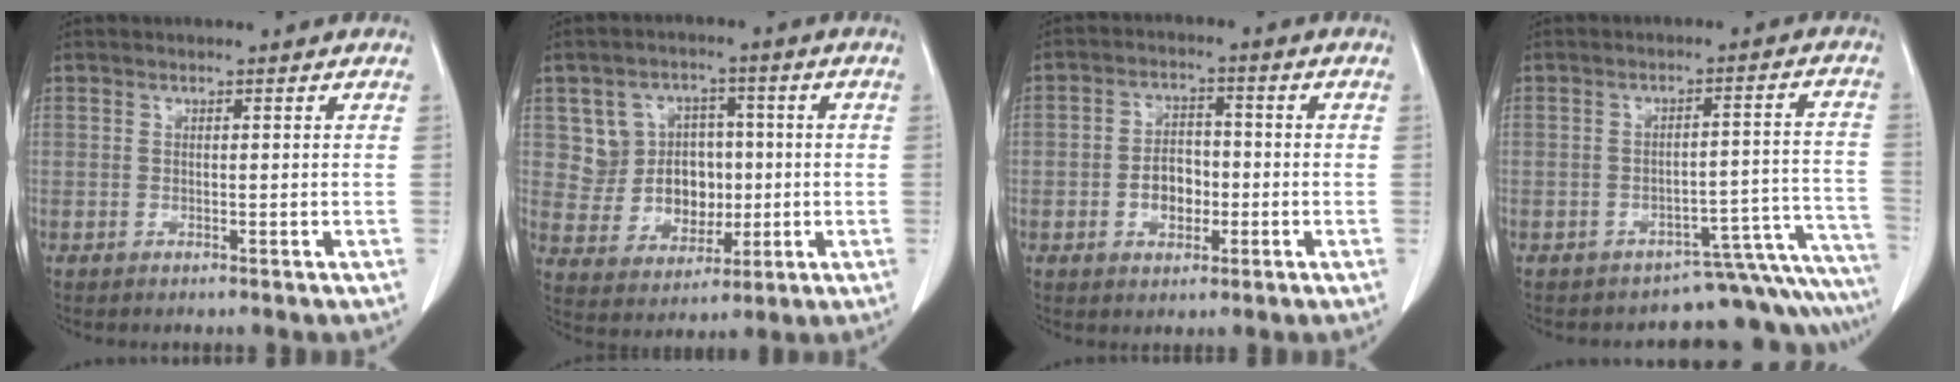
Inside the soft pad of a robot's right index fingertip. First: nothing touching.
{"total": 9.1, "force": [1.2, 8.4, 3.3], "torque": [-0.055, 0.031, 0.035]}
{"total": 5.3, "force": [-1.3, 3.6, 3.7], "torque": [-0.067, 0.013, -0.020]}
{"total": 13.3, "force": [-13.0, 2.4, 1.9], "torque": [0.023, 0.057, -0.152]}